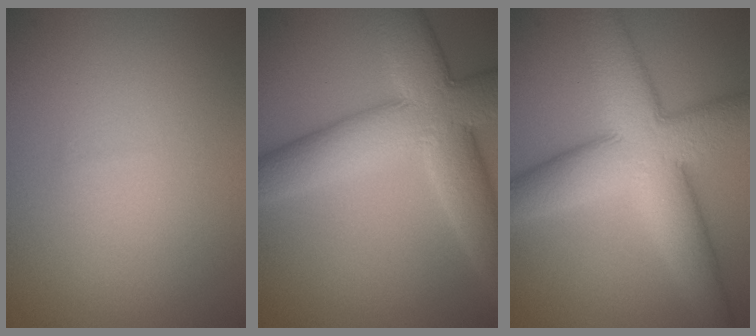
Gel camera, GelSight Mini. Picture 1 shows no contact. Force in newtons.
{"total": 9.7, "press": 9.7, "slide": 0.7}
{"total": 9.9, "press": 9.9, "slide": 0.5}